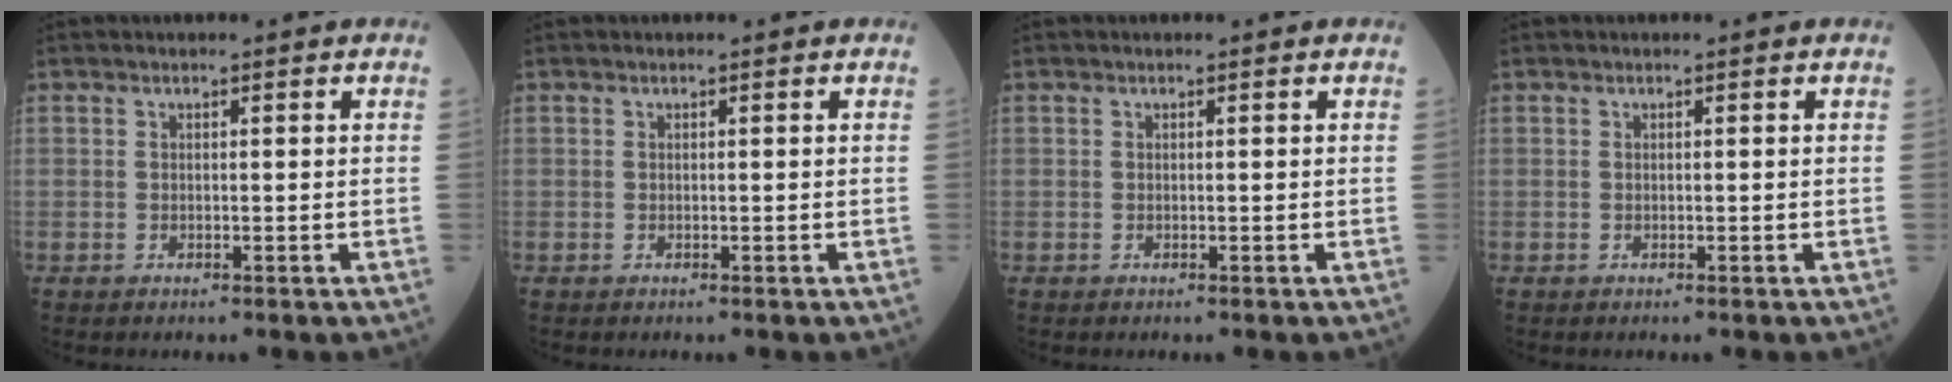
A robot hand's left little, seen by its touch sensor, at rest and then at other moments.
{"total": 0.0}
{"total": 0.0}
{"total": 0.0}